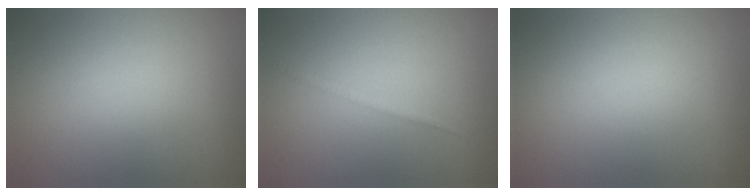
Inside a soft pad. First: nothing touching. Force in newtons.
{"total": 0.9, "press": 0.9, "slide": 0.1}
{"total": 0.0}